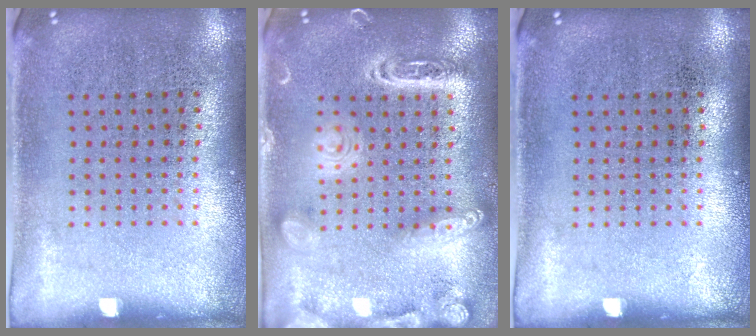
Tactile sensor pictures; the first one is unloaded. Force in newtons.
{"total": 4.0, "press": 4.0, "slide": 0.4}
{"total": 0.0}